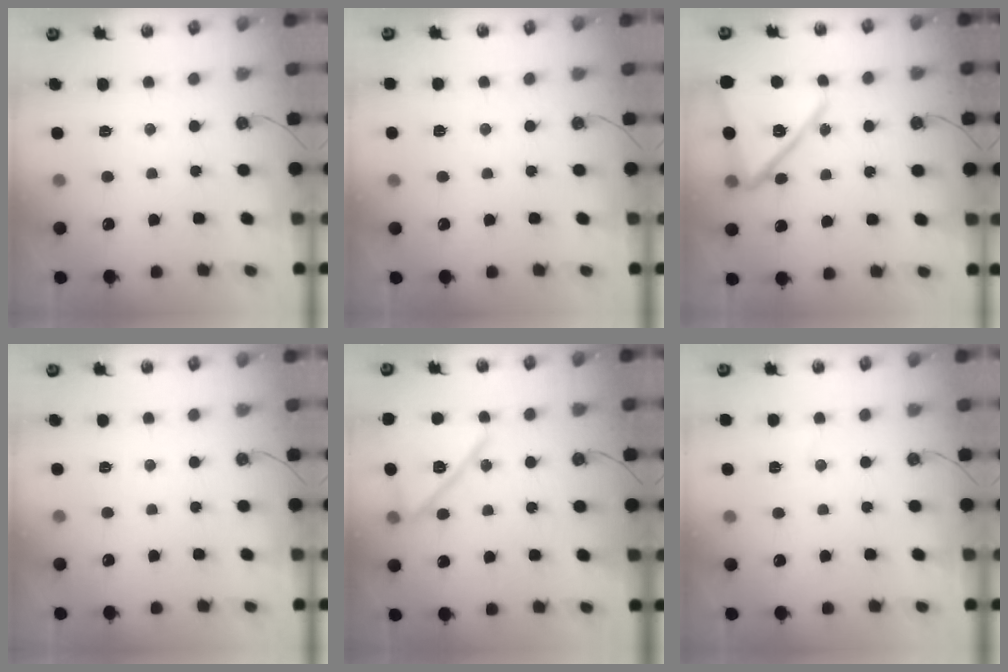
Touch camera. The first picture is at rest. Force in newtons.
{"total": 3.1, "press": 2.1, "slide": 2.2}
{"total": 17.7, "press": 17.5, "slide": 2.6}
{"total": 0.0}
{"total": 15.6, "press": 15.6, "slide": 0.5}
{"total": 3.8, "press": 3.5, "slide": 1.6}